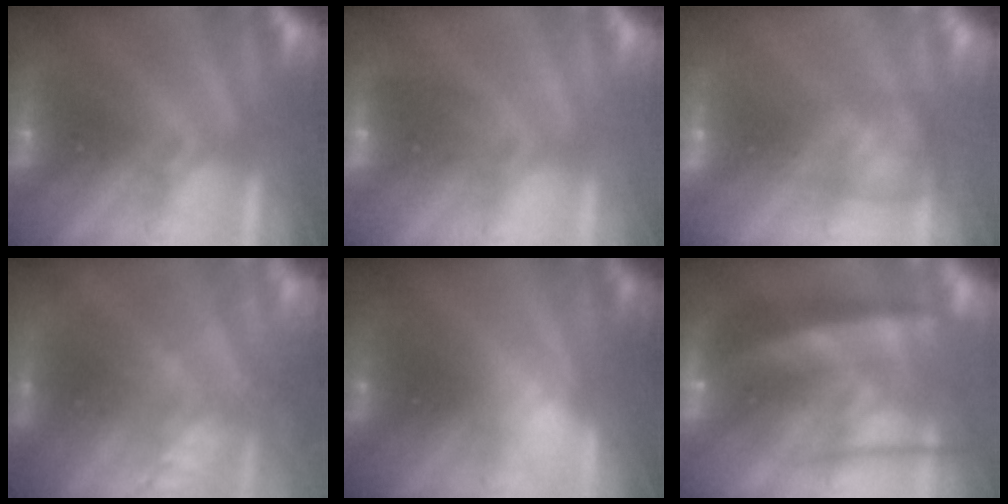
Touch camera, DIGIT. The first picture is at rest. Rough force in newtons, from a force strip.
{"total": 1.6}
{"total": 5.9}
{"total": 2.4}
{"total": 2.7}
{"total": 5.7}